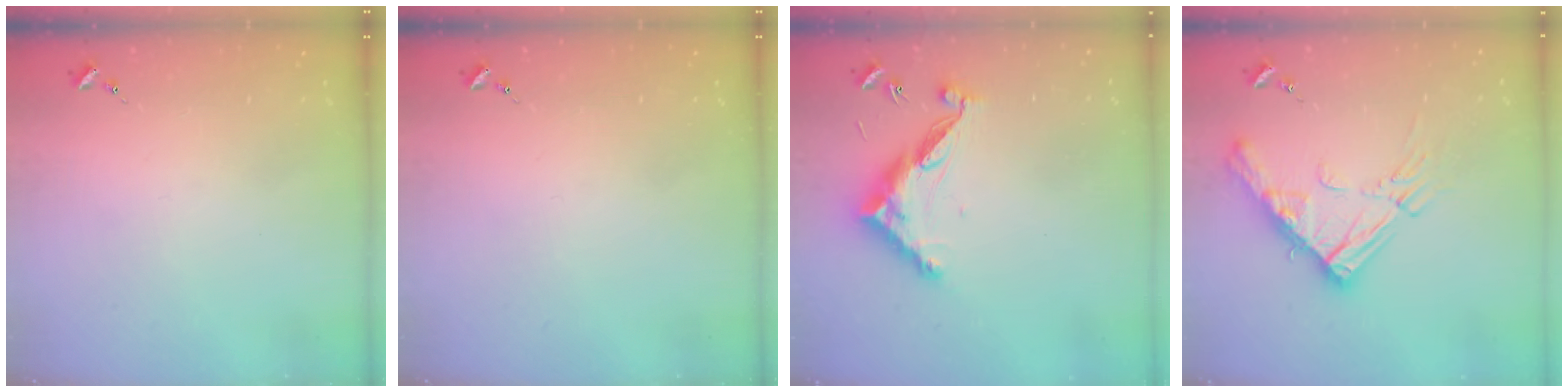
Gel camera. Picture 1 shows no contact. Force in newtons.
{"total": 0.0}
{"total": 12.4, "press": 12.4, "slide": 0.2}
{"total": 16.4, "press": 16.4, "slide": 1.8}